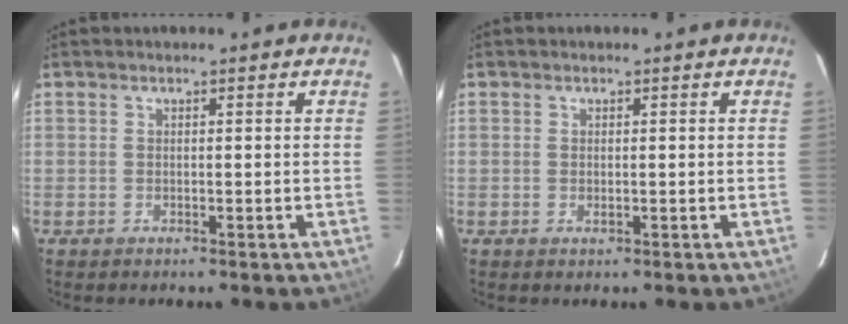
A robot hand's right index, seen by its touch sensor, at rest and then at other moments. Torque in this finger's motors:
{"motor_torque": [0.09, 0.06, 0.05, 0.00]}